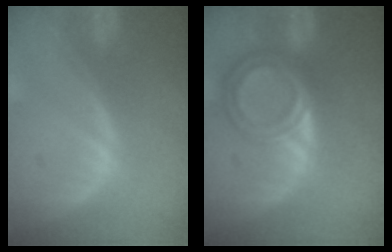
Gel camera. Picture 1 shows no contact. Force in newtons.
{"total": 6.8, "press": 6.1, "slide": 3.1}